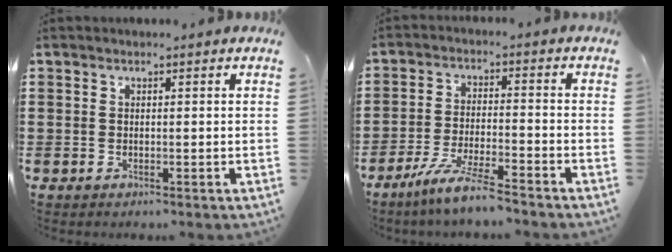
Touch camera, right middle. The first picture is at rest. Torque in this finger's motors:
{"motor_torque": [1.43, -0.71, 0.58, 0.16]}